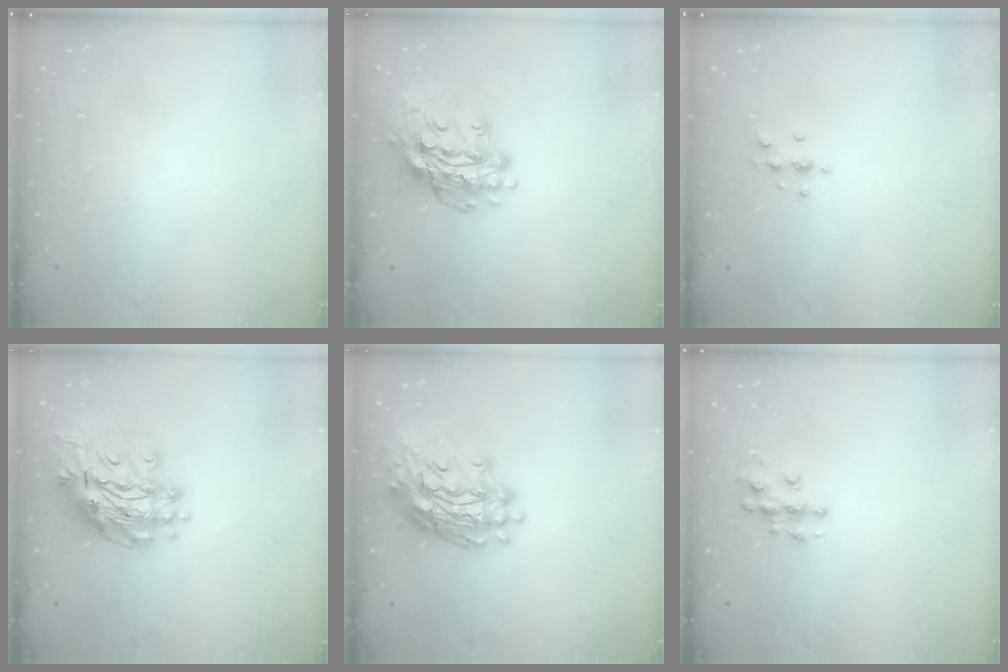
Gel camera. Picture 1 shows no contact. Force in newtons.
{"total": 15.9, "press": 15.8, "slide": 1.3}
{"total": 2.9, "press": 2.9, "slide": 0.4}
{"total": 14.3, "press": 14.2, "slide": 1.9}
{"total": 17.0, "press": 16.9, "slide": 2.2}
{"total": 8.3, "press": 8.2, "slide": 0.5}